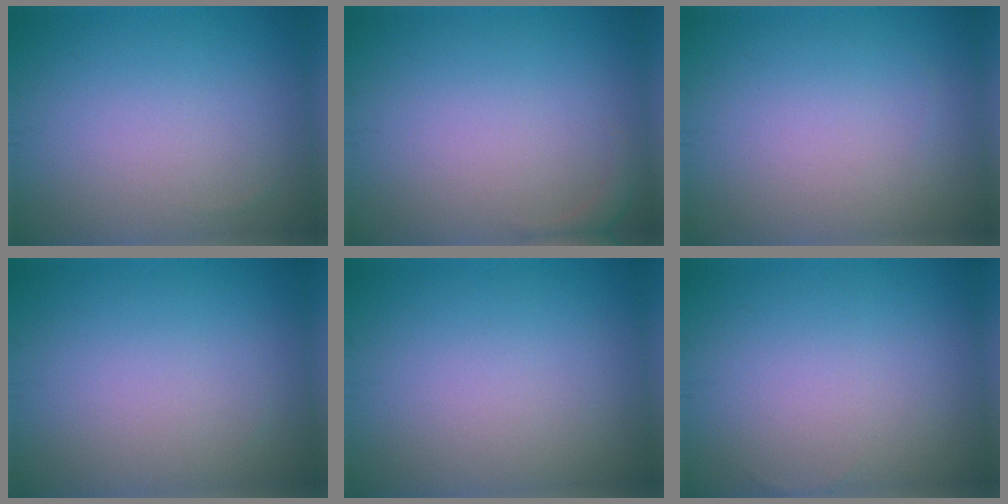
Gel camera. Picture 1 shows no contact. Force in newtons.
{"total": 1.0, "press": 1.0, "slide": 0.2}
{"total": 0.0}
{"total": 0.0}
{"total": 0.0}
{"total": 0.0}